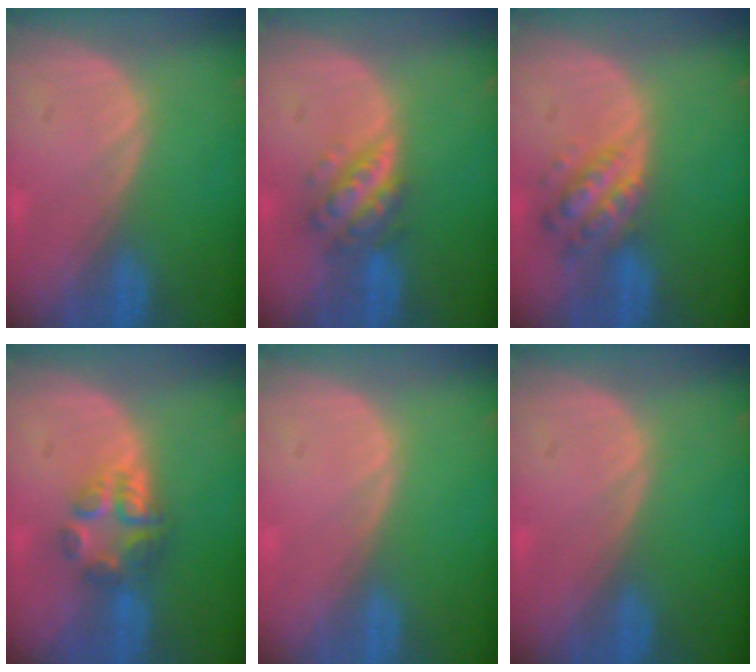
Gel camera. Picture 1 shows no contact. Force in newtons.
{"total": 5.6, "press": 5.2, "slide": 2.1}
{"total": 6.2, "press": 5.6, "slide": 2.7}
{"total": 6.0, "press": 5.2, "slide": 3.1}
{"total": 0.0}
{"total": 0.0}